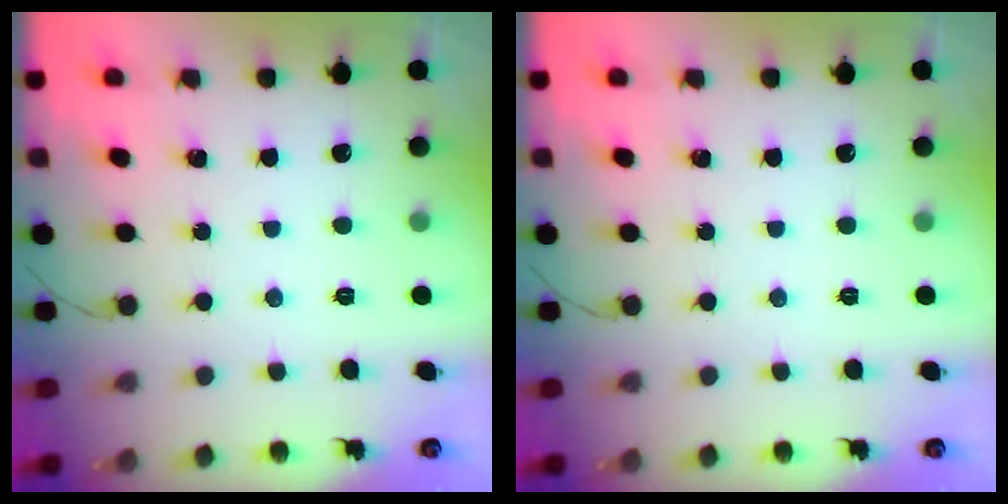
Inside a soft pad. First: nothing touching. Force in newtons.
{"total": 0.0}